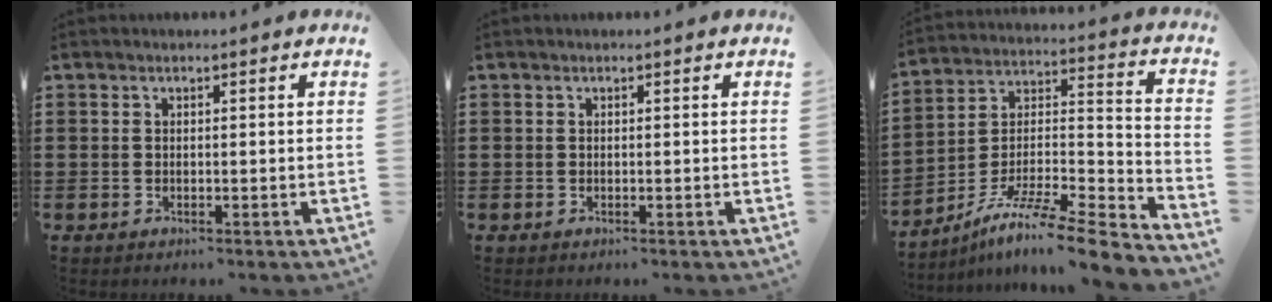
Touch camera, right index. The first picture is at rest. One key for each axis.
{"total": 0.0}
{"total": 9.9, "fx": -7.7, "fy": 1.0, "fz": 6.0, "tx": -0.107, "ty": 0.004, "tz": -0.152}